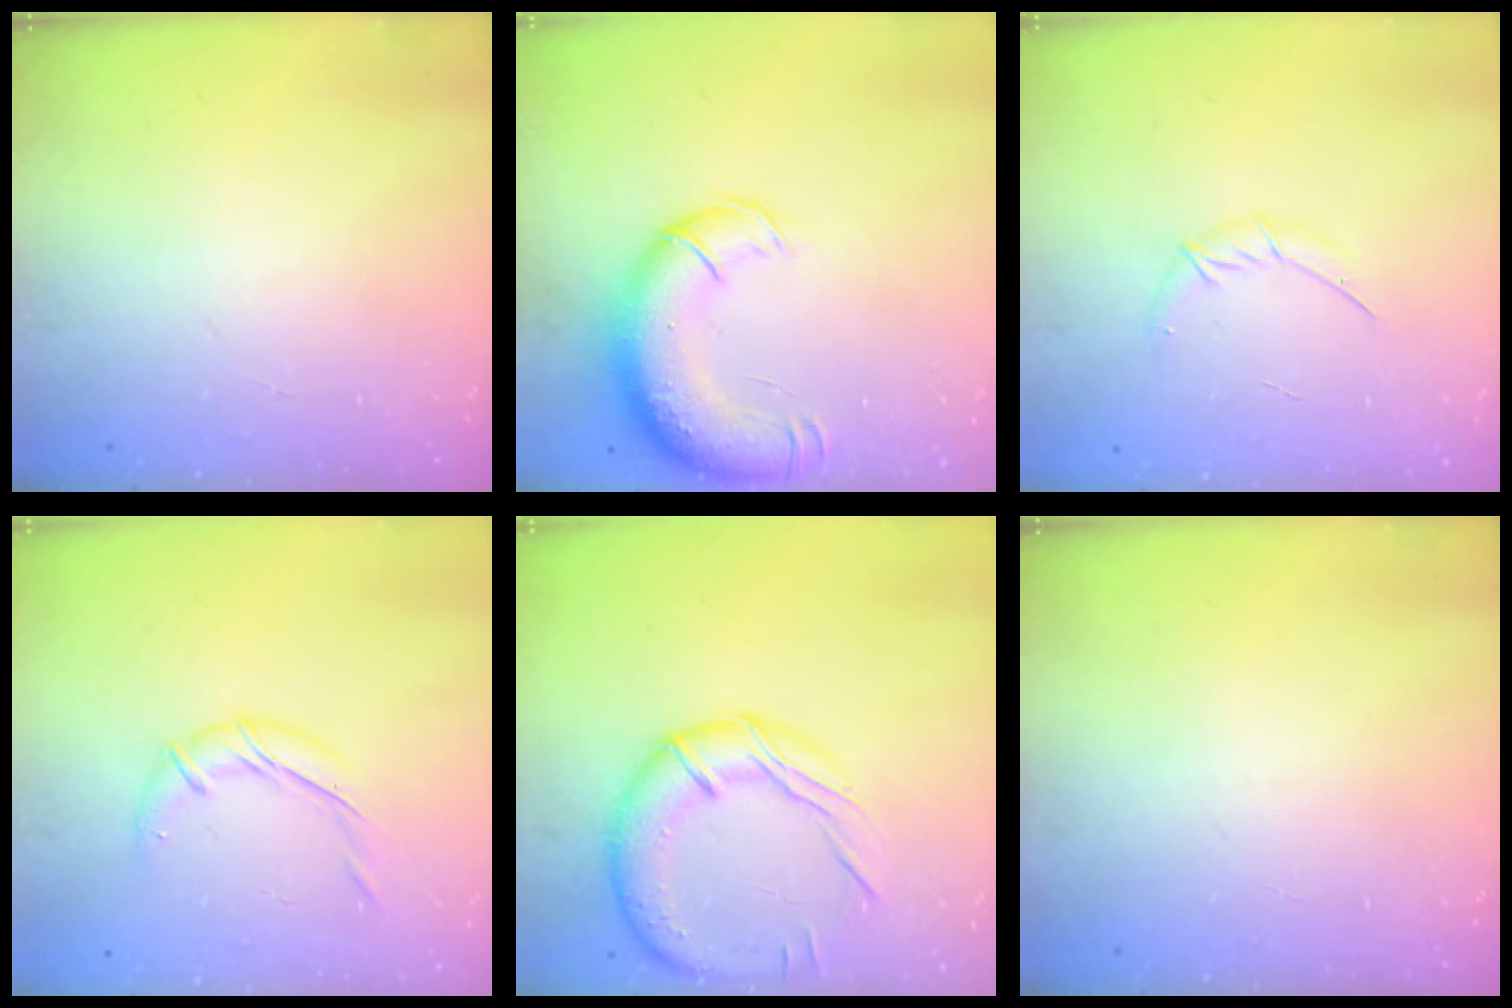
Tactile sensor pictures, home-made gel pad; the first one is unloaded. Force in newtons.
{"total": 16.1, "press": 15.6, "slide": 3.8}
{"total": 5.7, "press": 5.6, "slide": 1.2}
{"total": 9.0, "press": 9.0, "slide": 0.2}
{"total": 17.0, "press": 16.9, "slide": 1.0}
{"total": 0.0}